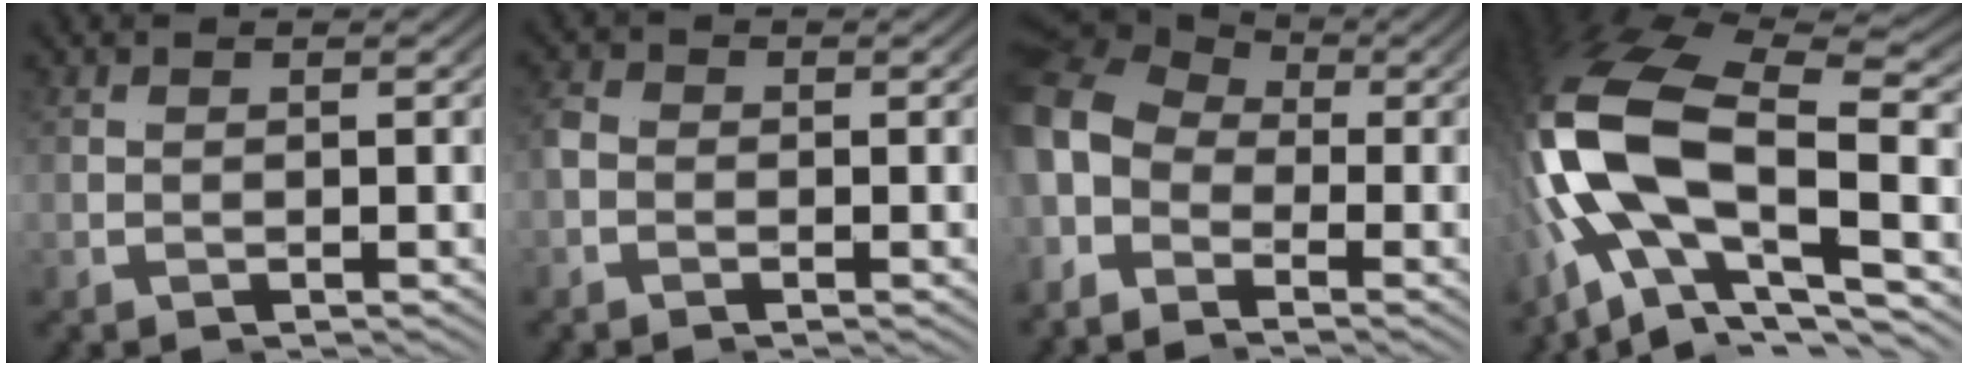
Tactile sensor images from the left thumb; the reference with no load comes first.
{"total": 2.2, "force": [-0.6, 2.1, 0.1], "torque": [-0.023, -0.009, -0.014]}
{"total": 6.3, "force": [1.2, 4.4, 4.4], "torque": [-0.095, 0.024, -0.005]}
{"total": 12.0, "force": [-0.3, 6.4, 10.1], "torque": [-0.236, 0.011, -0.020]}